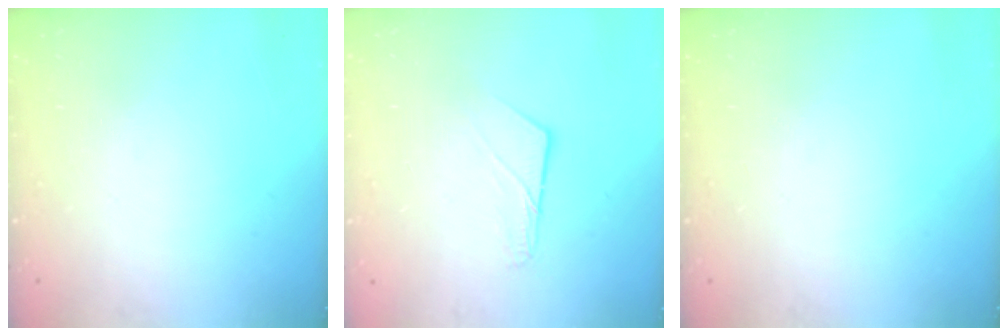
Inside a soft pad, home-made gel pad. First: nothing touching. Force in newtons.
{"total": 6.6, "press": 6.5, "slide": 0.5}
{"total": 0.0}